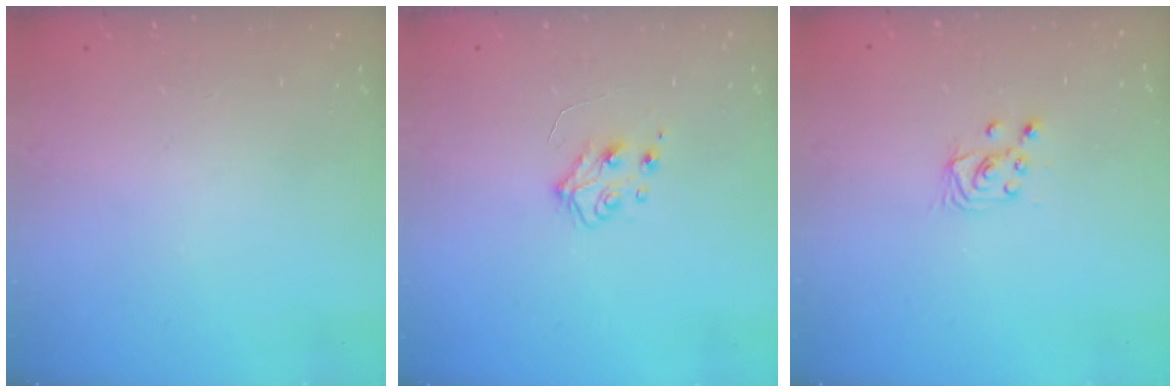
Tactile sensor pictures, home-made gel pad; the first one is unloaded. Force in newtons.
{"total": 5.5, "press": 5.5, "slide": 0.6}
{"total": 3.0, "press": 3.0, "slide": 0.3}